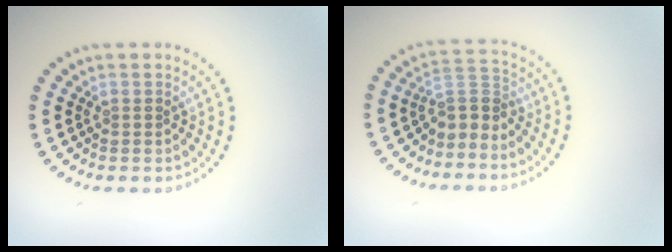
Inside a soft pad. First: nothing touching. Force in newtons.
{"total": 2.9, "press": 2.0, "slide": 2.0}